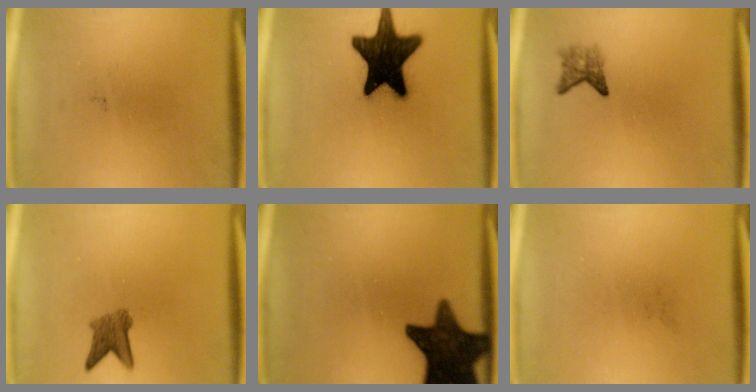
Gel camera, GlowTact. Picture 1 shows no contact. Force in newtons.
{"total": 18.6}
{"total": 2.3}
{"total": 3.7}
{"total": 14.8}
{"total": 0.0}